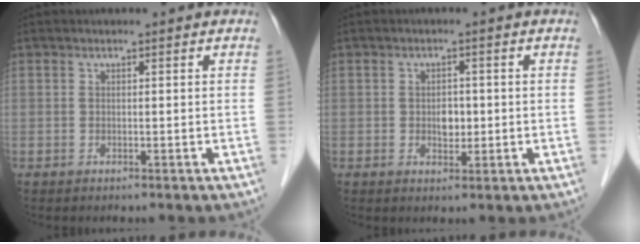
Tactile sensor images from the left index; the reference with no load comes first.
{"total": 2.5, "force": [-0.2, 1.6, 1.8], "torque": [-0.028, 0.002, -0.001]}